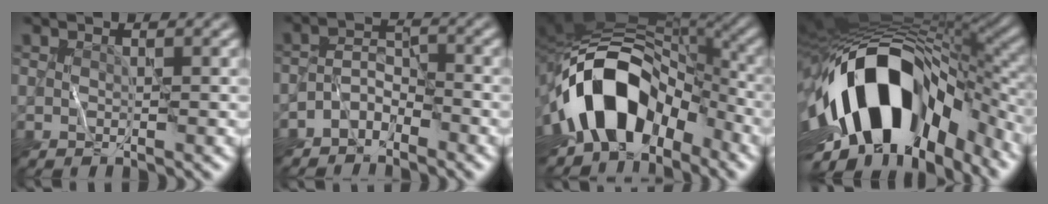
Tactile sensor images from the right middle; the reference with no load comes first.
{"total": 2.8, "force": [-2.1, 1.6, 1.1], "torque": [-0.013, 0.007, -0.049]}
{"total": 12.7, "force": [-5.2, 8.1, 8.3], "torque": [-0.131, 0.012, -0.098]}
{"total": 16.8, "force": [-4.3, 8.8, 13.7], "torque": [-0.236, 0.002, -0.068]}